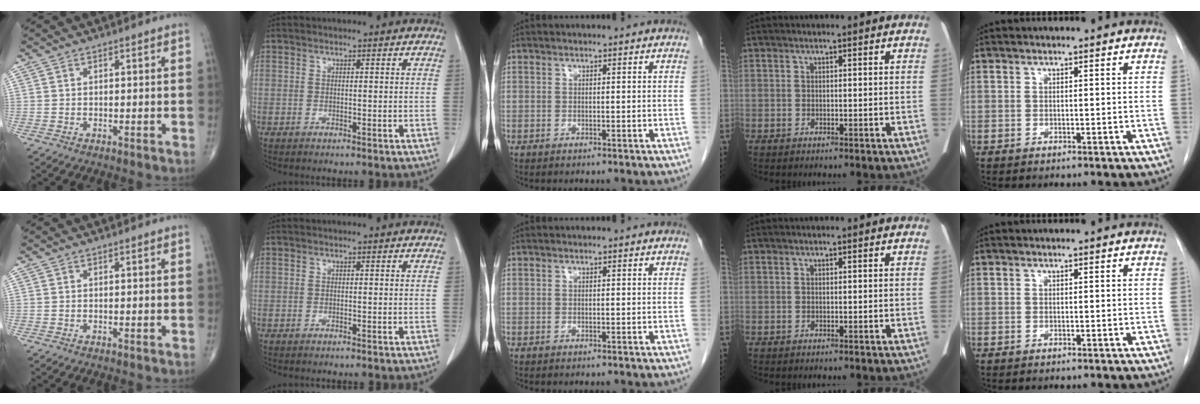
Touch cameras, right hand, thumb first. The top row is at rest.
{}